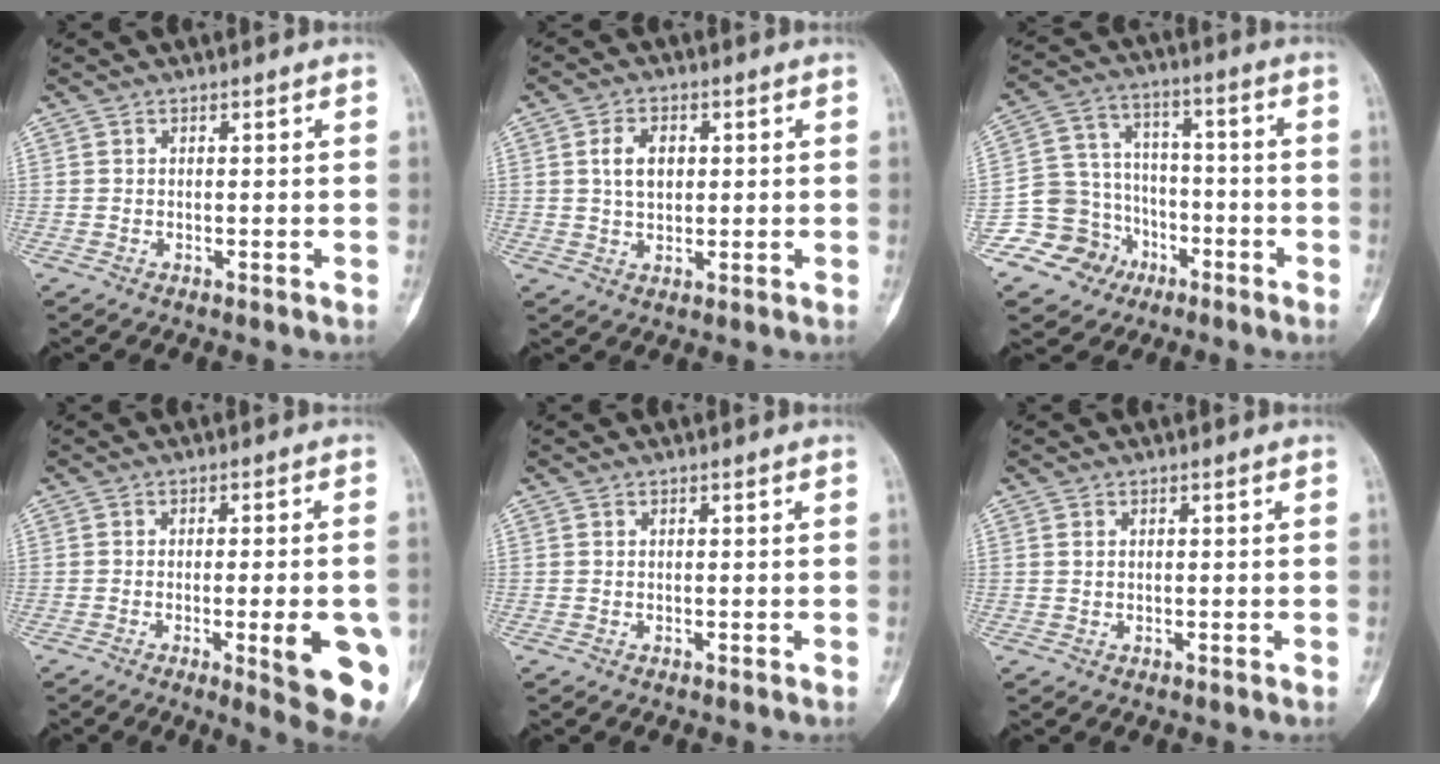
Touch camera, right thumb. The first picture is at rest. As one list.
[{"total": 5.5, "force": [1.2, 3.6, 3.9], "torque": [-0.060, -0.001, 0.020]}, {"total": 12.6, "force": [-6.2, 10.7, 2.4], "torque": [-0.008, 0.076, -0.103]}, {"total": 12.4, "force": [-3.6, 2.8, 11.6], "torque": [-0.122, -0.003, -0.037]}, {"total": 0.0}, {"total": 0.7, "force": [0.3, 0.5, 0.4], "torque": [-0.007, 0.000, 0.005]}]